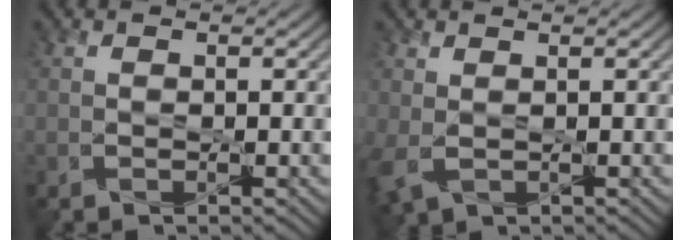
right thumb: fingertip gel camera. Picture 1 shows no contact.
{"total": 3.2, "force": [0.3, 2.2, 2.4], "torque": [-0.074, -0.005, 0.007]}